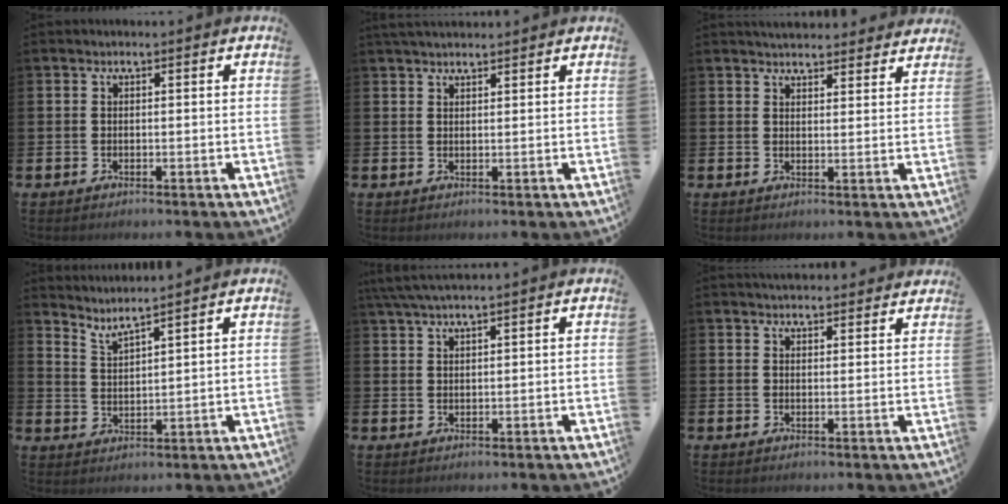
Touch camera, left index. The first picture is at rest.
{"total": 2.3, "force": [2.1, 0.5, 0.6], "torque": [-0.005, -0.005, 0.037]}
{"total": 4.2, "force": [4.1, 0.7, 0.2], "torque": [-0.002, -0.024, 0.074]}
{"total": 3.7, "force": [3.6, -0.7, 0.3], "torque": [-0.015, -0.025, 0.063]}
{"total": 3.5, "force": [3.1, 0.1, 1.7], "torque": [-0.045, -0.002, 0.059]}
{"total": 3.1, "force": [3.1, 0.5, 0.0], "torque": [0.005, -0.018, 0.054]}